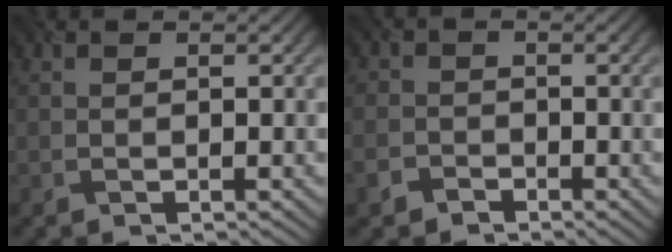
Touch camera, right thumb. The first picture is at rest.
{"total": 2.6, "force": [-1.6, 2.1, 0.2], "torque": [0.002, -0.003, -0.048]}